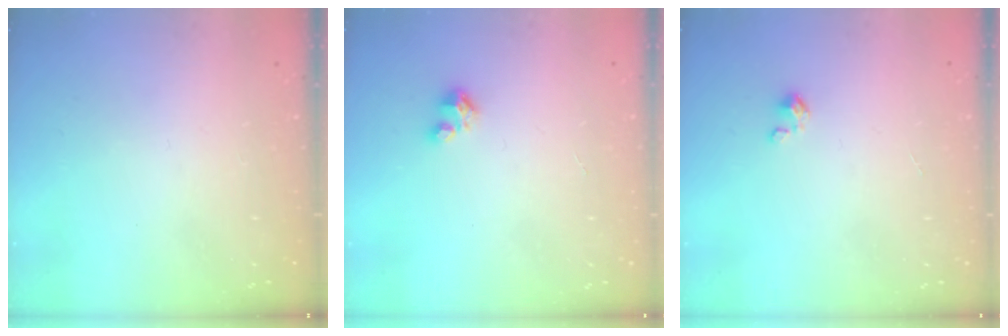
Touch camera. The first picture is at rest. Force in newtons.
{"total": 1.6, "press": 1.6, "slide": 0.1}
{"total": 0.0}